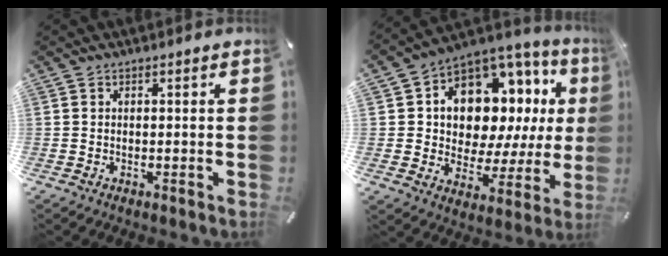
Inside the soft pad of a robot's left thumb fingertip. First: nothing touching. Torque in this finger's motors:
{"motor_torque": [0.73, 1.50, 0.54, -0.02, 0.37]}